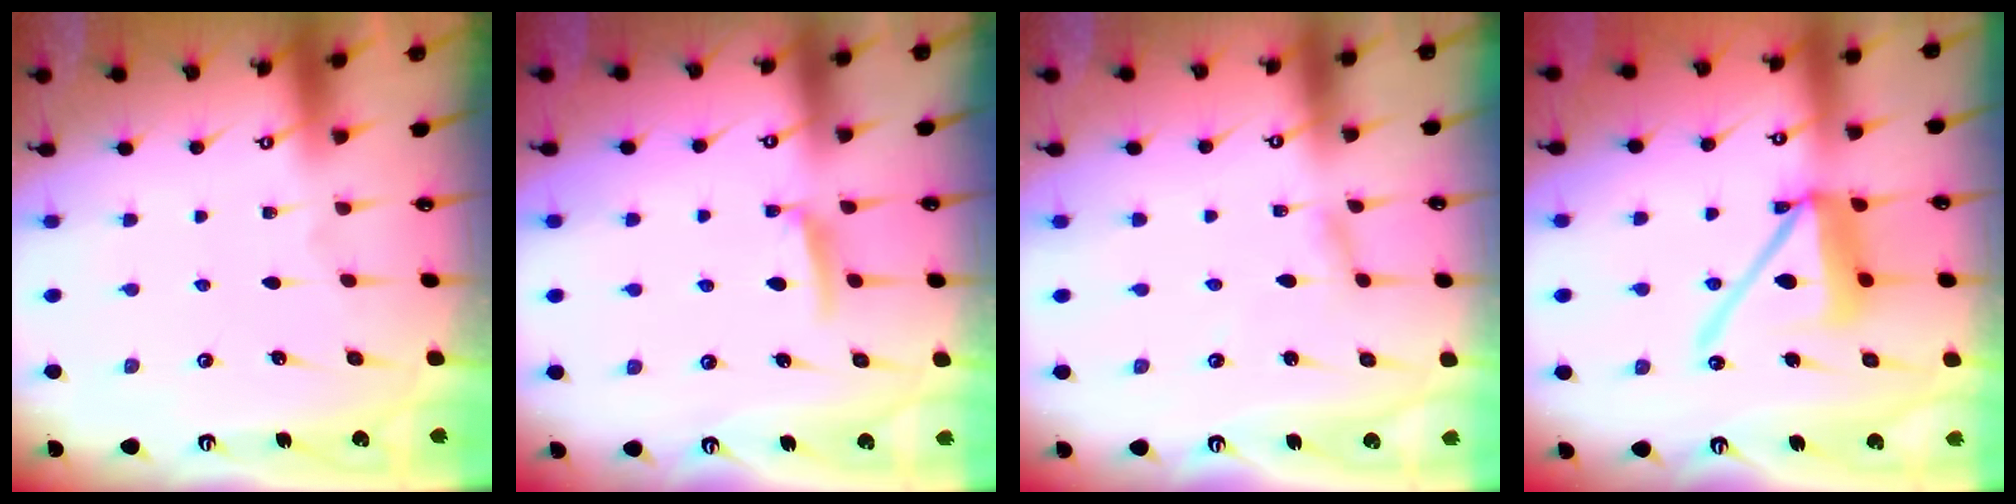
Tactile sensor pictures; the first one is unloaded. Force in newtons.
{"total": 6.0, "press": 5.9, "slide": 0.8}
{"total": 2.5, "press": 2.5, "slide": 0.1}
{"total": 14.2, "press": 14.0, "slide": 2.1}